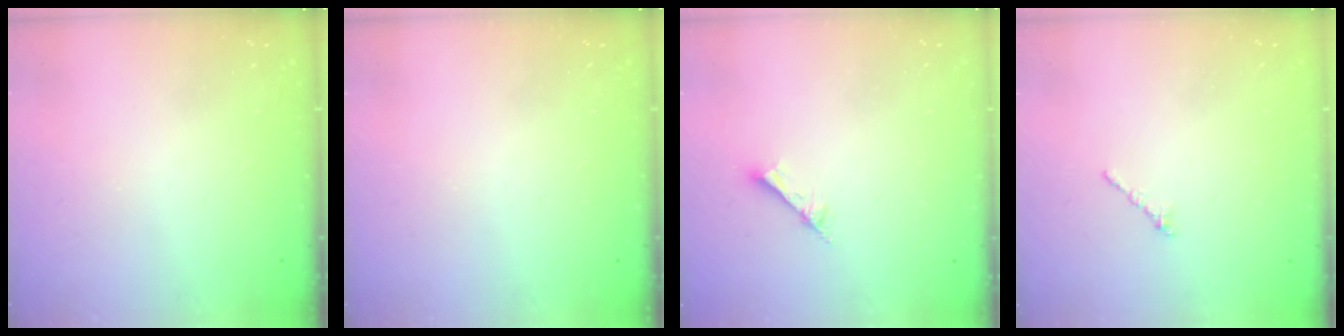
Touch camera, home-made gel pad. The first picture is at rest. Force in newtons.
{"total": 0.0}
{"total": 2.8, "press": 2.7, "slide": 0.4}
{"total": 1.2, "press": 1.1, "slide": 0.5}